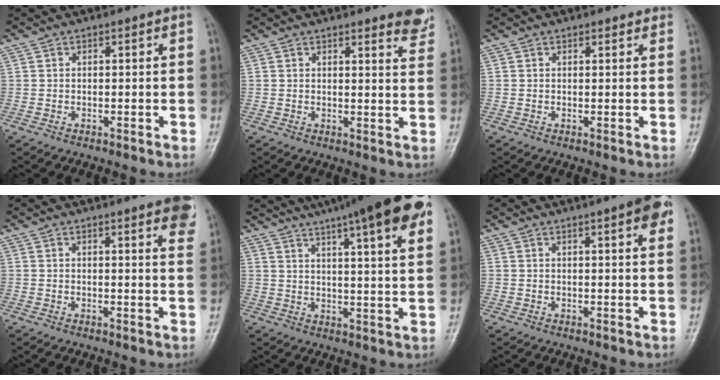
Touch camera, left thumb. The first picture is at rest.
{"total": 5.9, "force": [5.1, 1.3, 2.7], "torque": [-0.011, -0.031, 0.042]}
{"total": 1.4, "force": [1.2, 0.5, 0.4], "torque": [0.004, -0.002, 0.013]}
{"total": 9.0, "force": [5.7, 1.6, 6.8], "torque": [-0.064, -0.015, 0.057]}
{"total": 21.3, "force": [13.2, 3.4, 16.3], "torque": [-0.228, -0.015, 0.172]}
{"total": 7.0, "force": [3.6, 1.3, 5.8], "torque": [-0.064, -0.004, 0.042]}